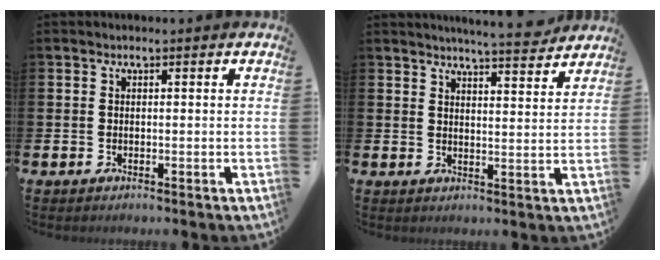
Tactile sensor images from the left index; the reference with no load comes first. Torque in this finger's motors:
{"motor_torque": [0.95, -1.13, 0.42, 0.10]}